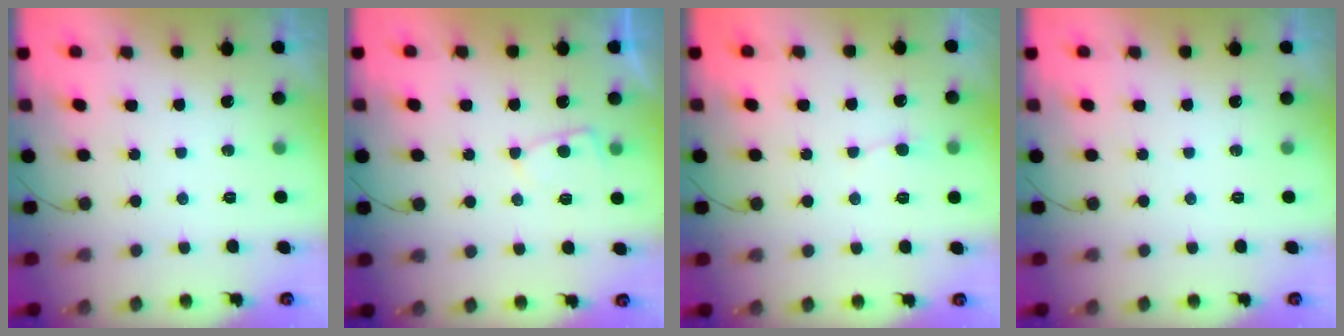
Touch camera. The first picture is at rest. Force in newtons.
{"total": 4.4, "press": 4.4, "slide": 0.5}
{"total": 3.0, "press": 3.0, "slide": 0.4}
{"total": 0.0}